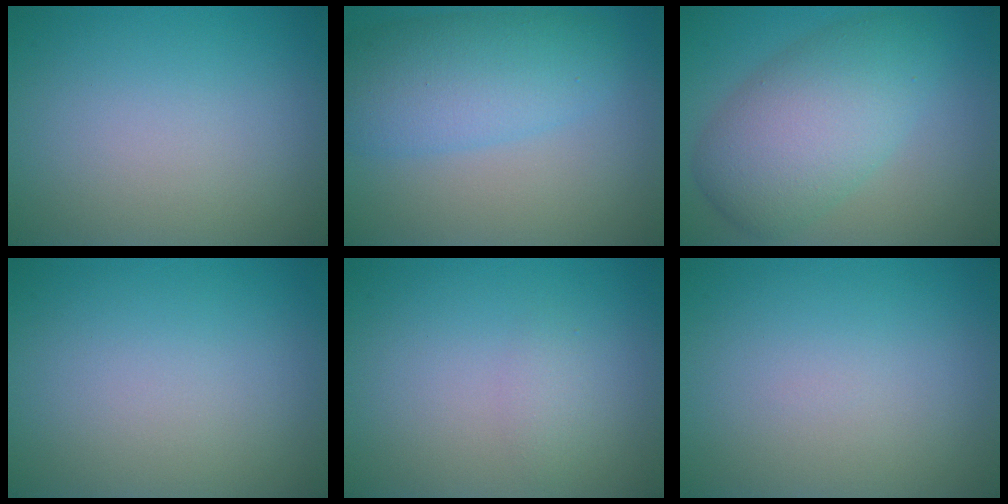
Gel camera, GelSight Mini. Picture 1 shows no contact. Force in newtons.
{"total": 5.8, "press": 5.8, "slide": 0.2}
{"total": 7.2, "press": 7.2, "slide": 0.1}
{"total": 0.0}
{"total": 1.0, "press": 1.0, "slide": 0.2}
{"total": 0.0}